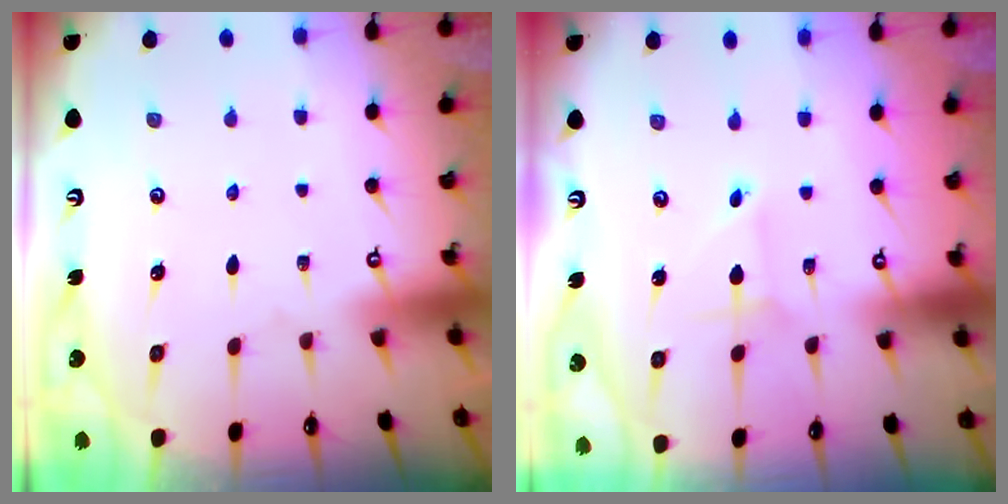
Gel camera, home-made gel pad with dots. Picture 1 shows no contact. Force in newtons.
{"total": 1.1, "press": 1.1, "slide": 0.0}